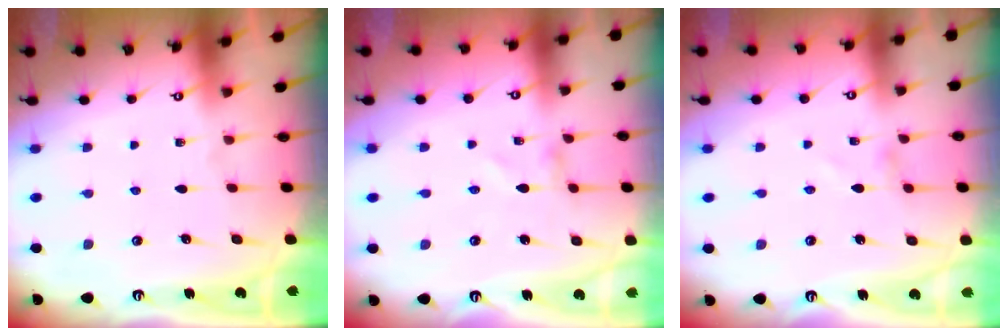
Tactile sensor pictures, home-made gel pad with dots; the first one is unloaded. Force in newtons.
{"total": 1.1, "press": 1.1, "slide": 0.1}
{"total": 0.7, "press": 0.7, "slide": 0.1}